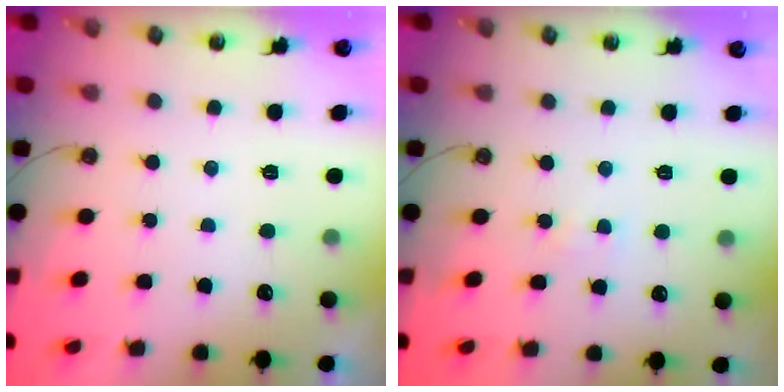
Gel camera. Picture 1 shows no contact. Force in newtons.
{"total": 3.0, "press": 2.9, "slide": 0.4}